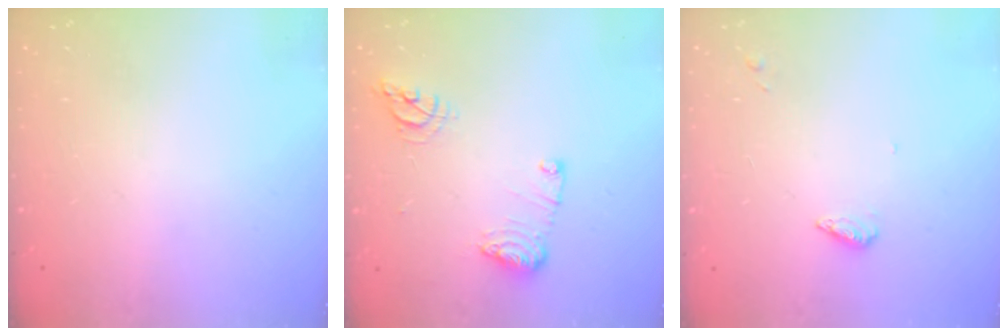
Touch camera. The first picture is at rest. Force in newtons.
{"total": 10.5, "press": 10.5, "slide": 1.0}
{"total": 3.9, "press": 3.9, "slide": 0.5}